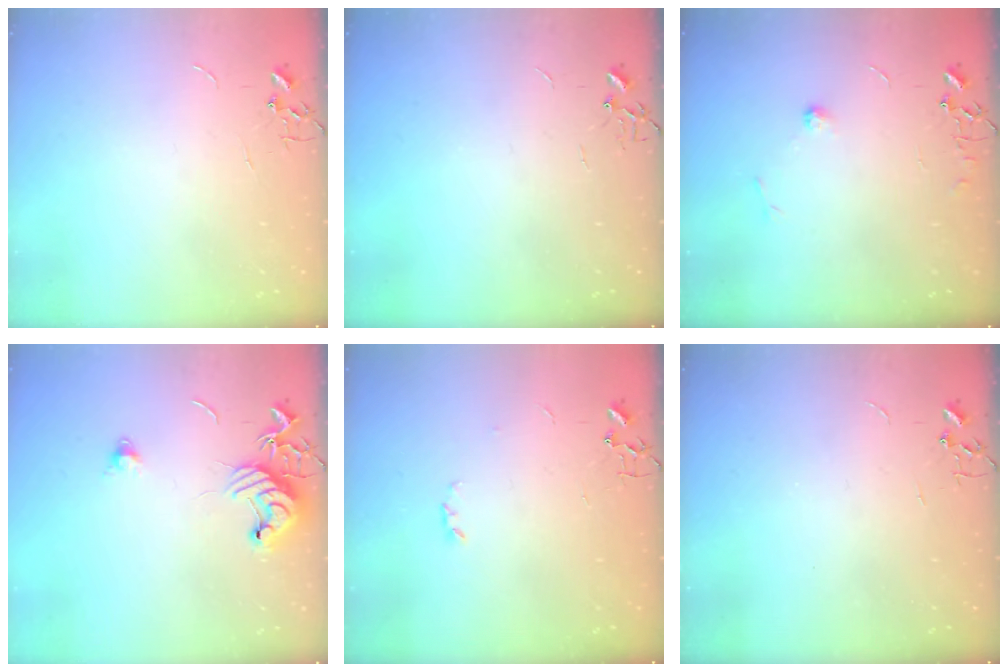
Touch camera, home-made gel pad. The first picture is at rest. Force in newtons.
{"total": 0.0}
{"total": 6.8, "press": 6.8, "slide": 0.9}
{"total": 11.3, "press": 11.2, "slide": 1.1}
{"total": 2.8, "press": 2.7, "slide": 0.5}
{"total": 0.0}